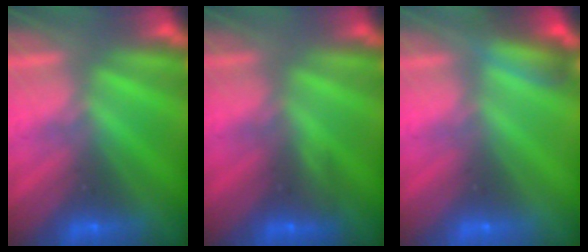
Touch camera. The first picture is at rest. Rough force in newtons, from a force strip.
{"total": 3.0}
{"total": 2.9}